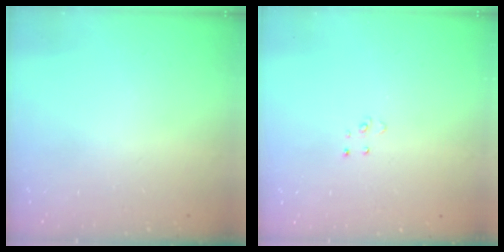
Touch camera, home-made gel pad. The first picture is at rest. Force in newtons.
{"total": 2.6, "press": 2.6, "slide": 0.2}